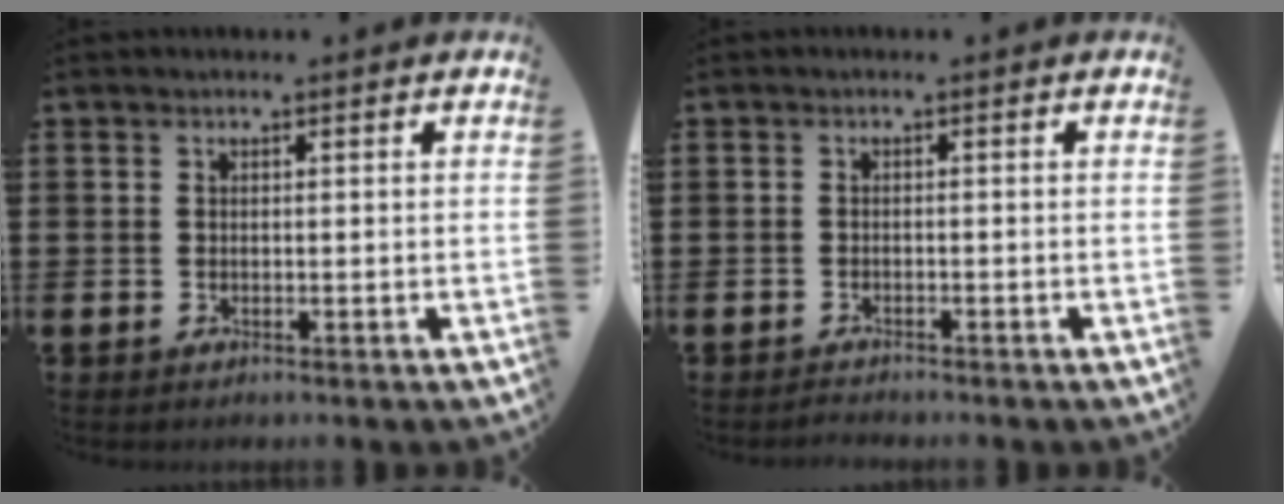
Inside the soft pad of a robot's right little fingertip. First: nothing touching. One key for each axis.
{"total": 0.8, "fx": -0.8, "fy": 0.0, "fz": 0.0, "tx": -0.003, "ty": -0.002, "tz": -0.017}